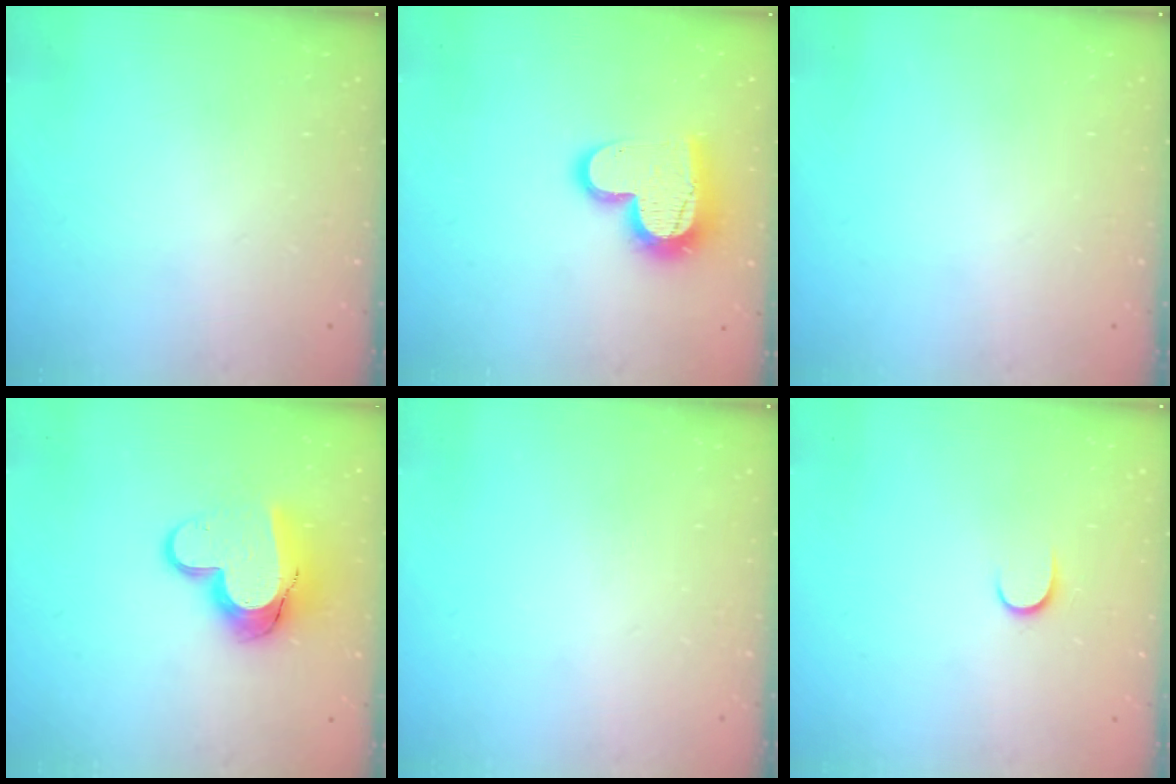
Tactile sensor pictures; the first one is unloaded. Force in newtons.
{"total": 15.2, "press": 15.1, "slide": 1.4}
{"total": 0.0}
{"total": 13.7, "press": 13.7, "slide": 1.3}
{"total": 0.0}
{"total": 5.3, "press": 5.3, "slide": 0.5}